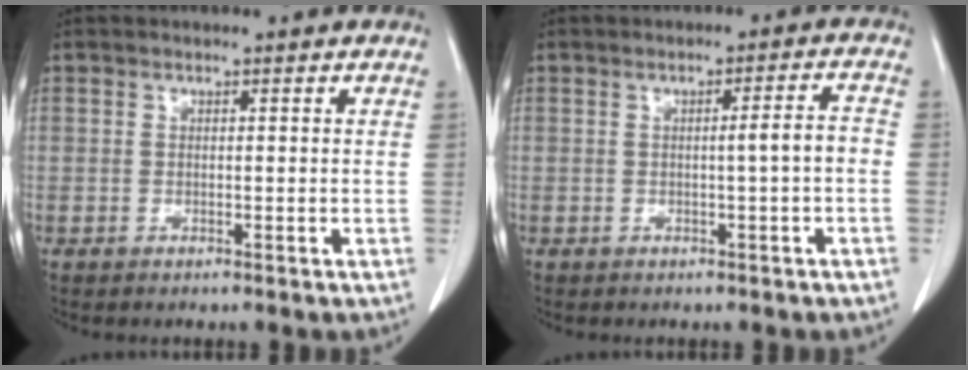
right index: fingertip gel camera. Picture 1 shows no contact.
{"total": 3.2, "force": [-0.6, -0.3, 3.1], "torque": [-0.046, 0.003, -0.008]}